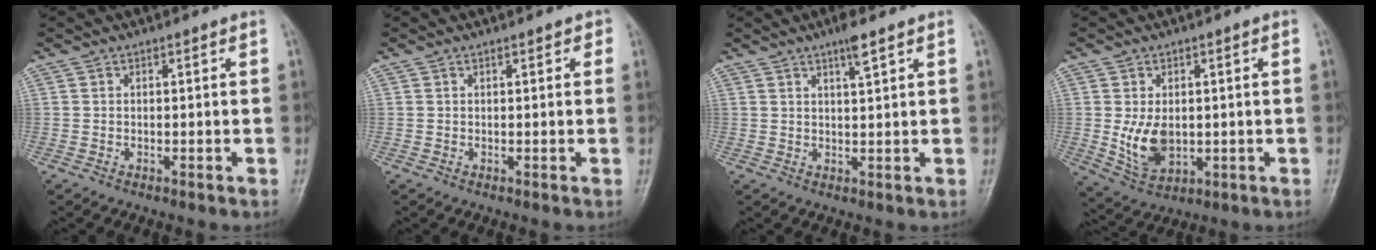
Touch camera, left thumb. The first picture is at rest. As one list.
[{"total": 1.2, "force": [0.6, 0.7, 0.9], "torque": [-0.004, 0.001, 0.003]}, {"total": 3.3, "force": [2.1, 0.3, 2.5], "torque": [-0.045, -0.008, 0.038]}, {"total": 7.8, "force": [-0.2, 5.1, 5.9], "torque": [-0.091, -0.009, 0.011]}]